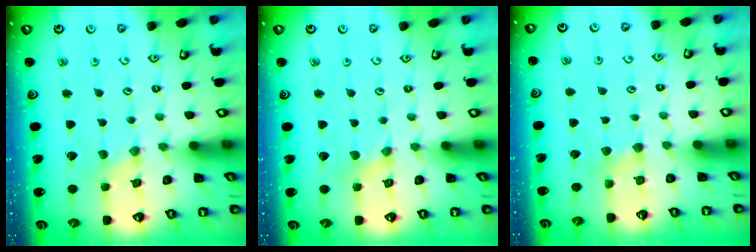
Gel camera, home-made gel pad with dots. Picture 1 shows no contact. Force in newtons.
{"total": 0.0}
{"total": 2.6, "press": 2.6, "slide": 0.5}